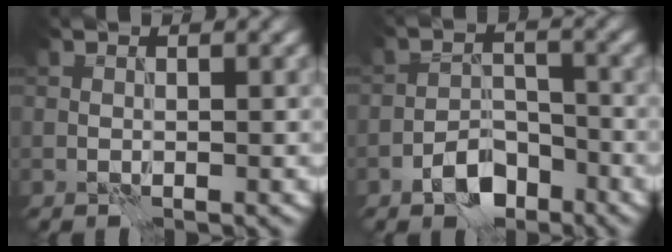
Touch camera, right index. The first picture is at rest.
{"total": 4.4, "force": [-2.9, 2.4, 2.3], "torque": [-0.032, 0.004, -0.055]}